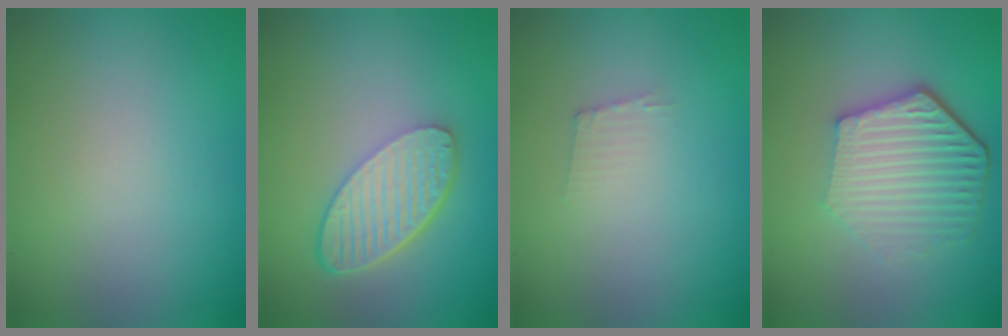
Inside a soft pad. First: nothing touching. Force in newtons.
{"total": 5.6, "press": 4.2, "slide": 3.8}
{"total": 1.1, "press": 1.0, "slide": 0.2}
{"total": 6.1, "press": 4.6, "slide": 4.0}